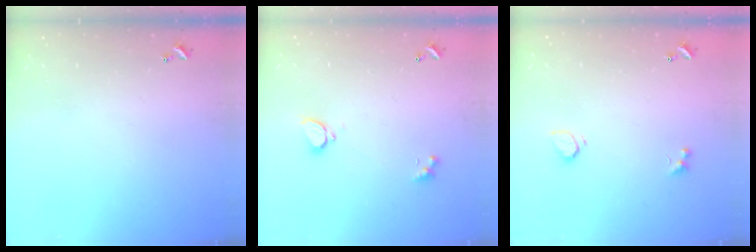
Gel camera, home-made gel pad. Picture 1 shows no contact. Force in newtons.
{"total": 2.1, "press": 1.8, "slide": 1.0}
{"total": 2.1, "press": 1.8, "slide": 1.2}